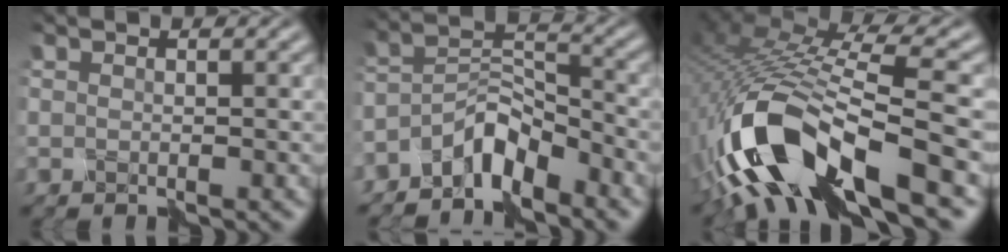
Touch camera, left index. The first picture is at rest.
{"total": 4.6, "force": [-4.1, 1.1, 1.7], "torque": [-0.025, 0.016, -0.083]}
{"total": 12.9, "force": [-6.9, 4.1, 10.1], "torque": [-0.214, -0.002, -0.123]}